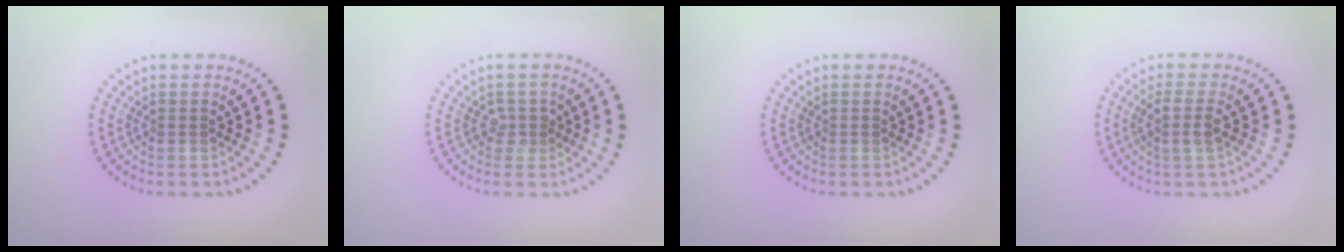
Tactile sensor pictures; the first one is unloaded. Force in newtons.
{"total": 1.4, "press": 1.1, "slide": 0.8}
{"total": 0.0}
{"total": 2.1, "press": 1.8, "slide": 0.9}